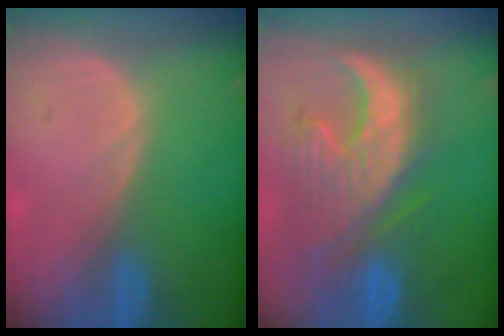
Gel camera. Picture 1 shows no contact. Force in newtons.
{"total": 11.3, "press": 10.8, "slide": 3.3}